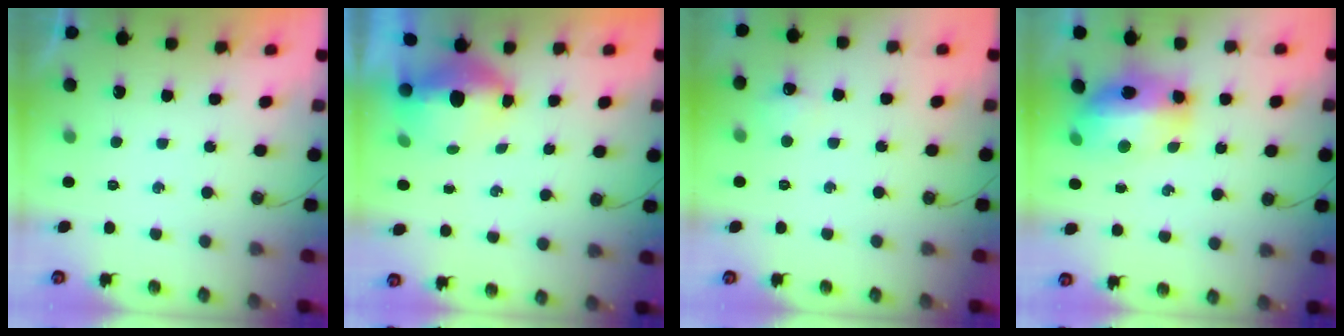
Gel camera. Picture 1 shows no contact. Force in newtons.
{"total": 5.7, "press": 5.3, "slide": 2.1}
{"total": 5.3, "press": 5.3, "slide": 0.9}
{"total": 14.5, "press": 14.5, "slide": 1.4}